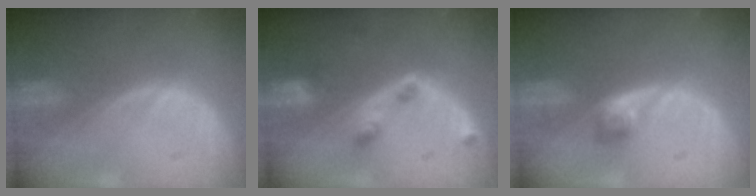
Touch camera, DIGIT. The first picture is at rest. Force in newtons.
{"total": 4.3, "press": 4.0, "slide": 1.6}
{"total": 2.5, "press": 2.3, "slide": 1.0}